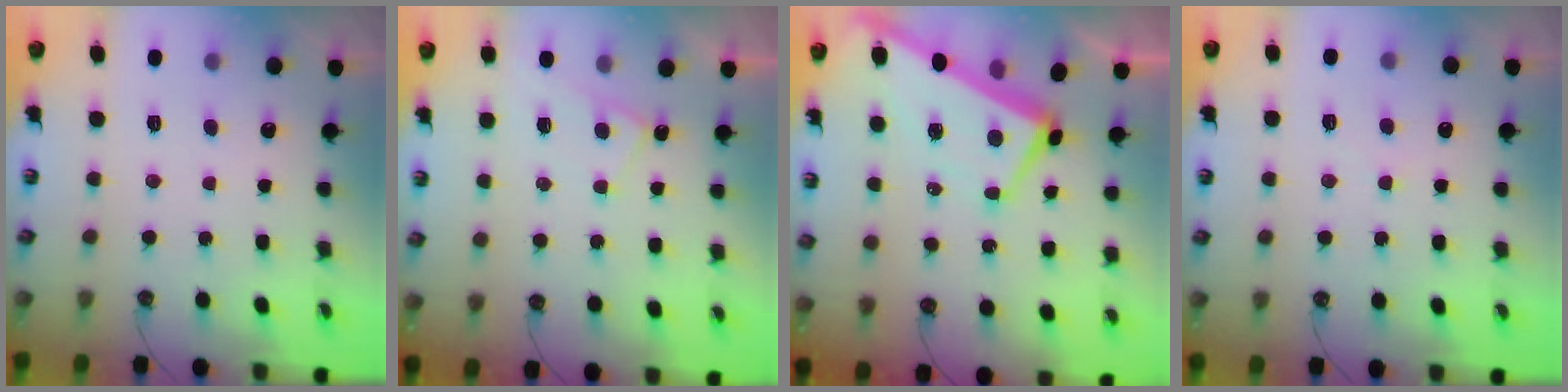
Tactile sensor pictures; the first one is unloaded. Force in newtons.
{"total": 0.6, "press": 0.6, "slide": 0.1}
{"total": 1.5, "press": 1.2, "slide": 0.9}
{"total": 2.0, "press": 2.0, "slide": 0.4}